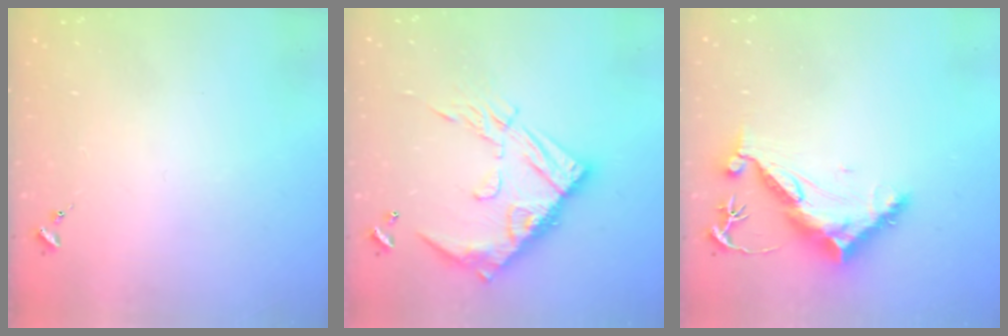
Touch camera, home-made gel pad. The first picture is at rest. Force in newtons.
{"total": 19.1, "press": 19.0, "slide": 1.8}
{"total": 11.7, "press": 11.7, "slide": 0.9}